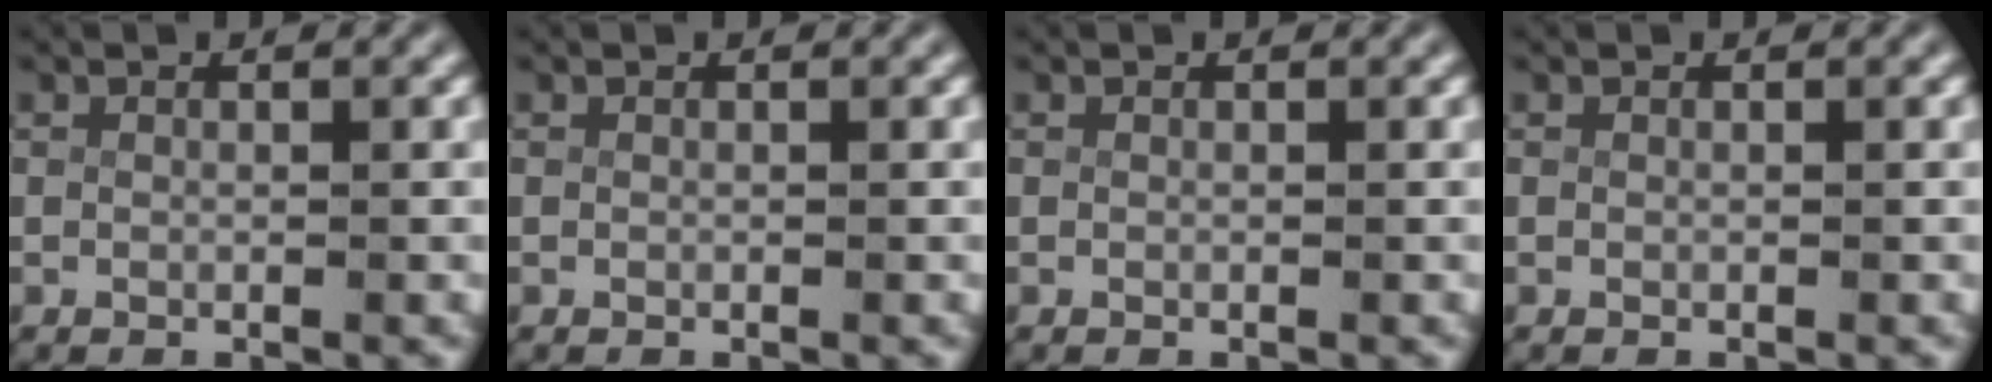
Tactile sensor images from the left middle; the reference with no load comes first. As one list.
[{"total": 0.0}, {"total": 0.0}, {"total": 0.0}]